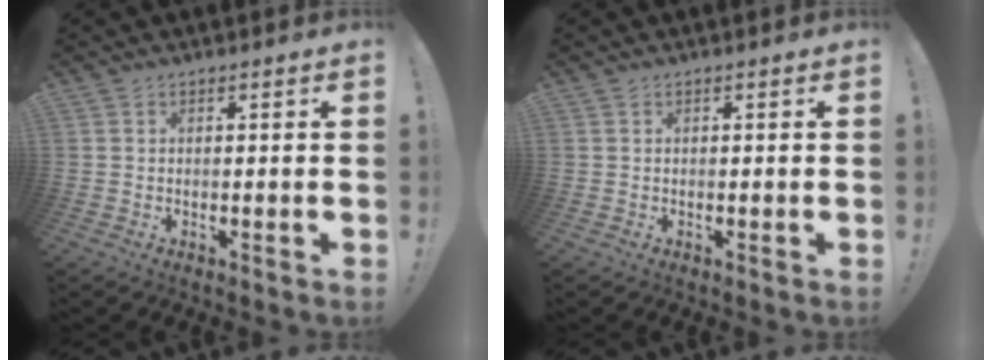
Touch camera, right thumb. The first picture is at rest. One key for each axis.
{"total": 0.0}